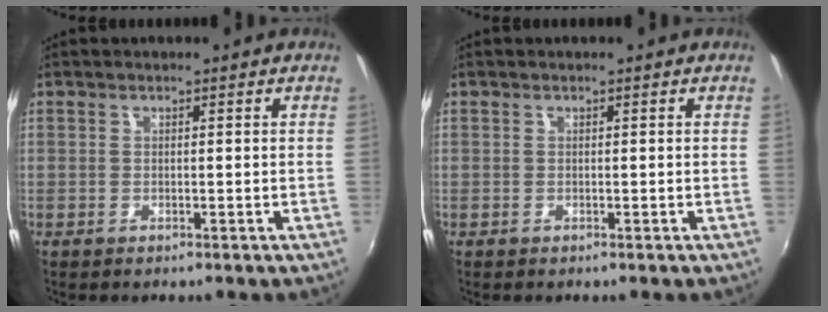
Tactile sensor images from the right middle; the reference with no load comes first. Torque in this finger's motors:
{"motor_torque": [-0.01, 0.00, -0.01, 0.00]}